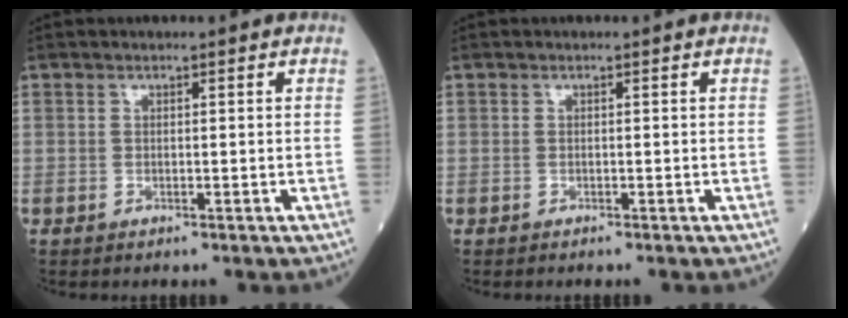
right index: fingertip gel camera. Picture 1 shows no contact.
{"total": 0.0}